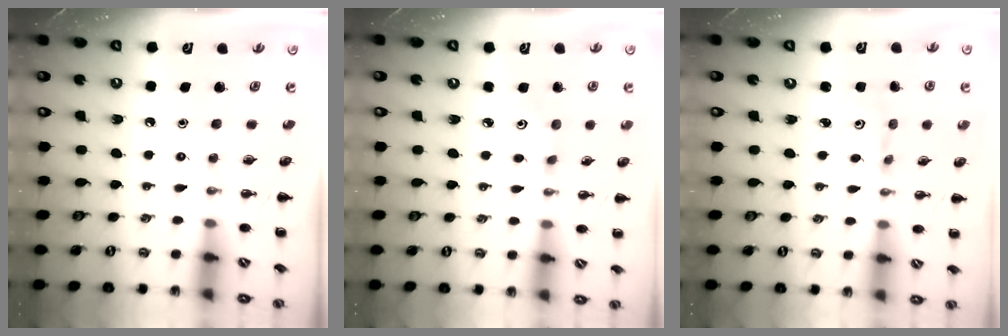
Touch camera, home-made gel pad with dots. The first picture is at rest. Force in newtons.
{"total": 1.5, "press": 1.4, "slide": 0.5}
{"total": 2.3, "press": 2.2, "slide": 0.7}